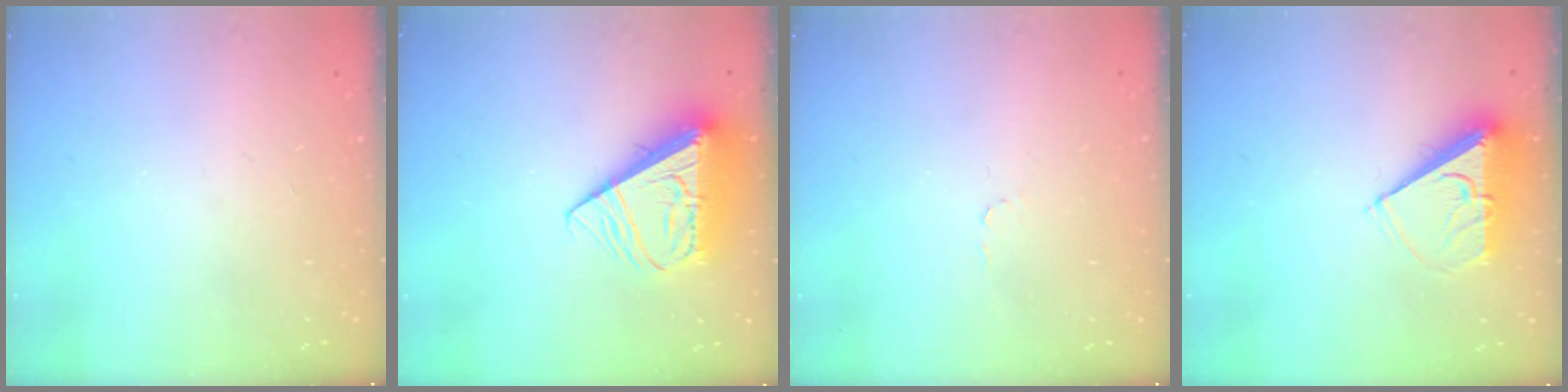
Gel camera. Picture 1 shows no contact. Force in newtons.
{"total": 12.8, "press": 12.7, "slide": 1.8}
{"total": 2.7, "press": 2.7, "slide": 0.3}
{"total": 6.5, "press": 6.4, "slide": 0.9}